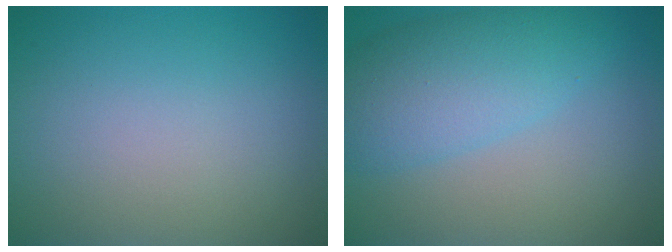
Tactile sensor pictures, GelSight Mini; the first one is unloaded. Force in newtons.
{"total": 5.8, "press": 5.8, "slide": 0.2}